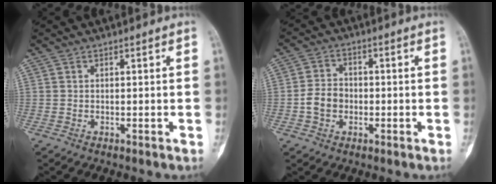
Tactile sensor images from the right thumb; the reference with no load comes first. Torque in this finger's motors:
{"motor_torque": [0.71, 0.76, 0.22, -0.38, 0.05]}